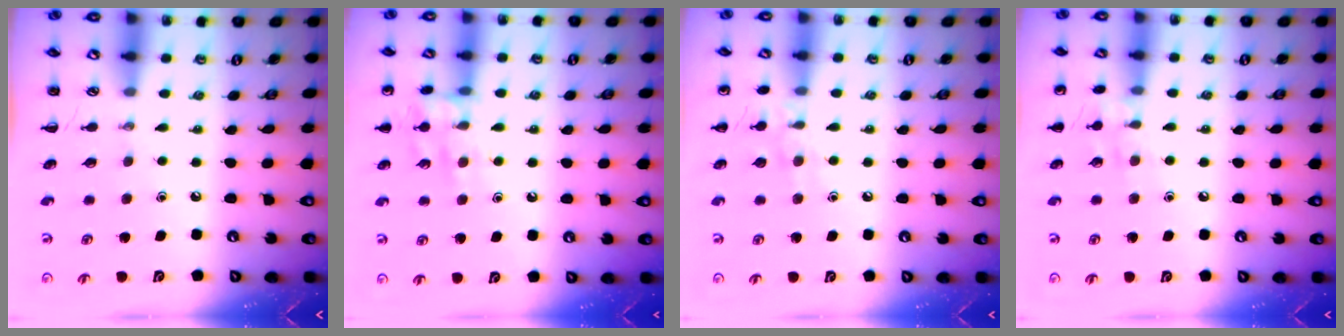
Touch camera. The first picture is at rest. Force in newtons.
{"total": 11.4, "press": 11.4, "slide": 1.1}
{"total": 7.7, "press": 7.5, "slide": 1.9}
{"total": 7.4, "press": 7.1, "slide": 2.1}